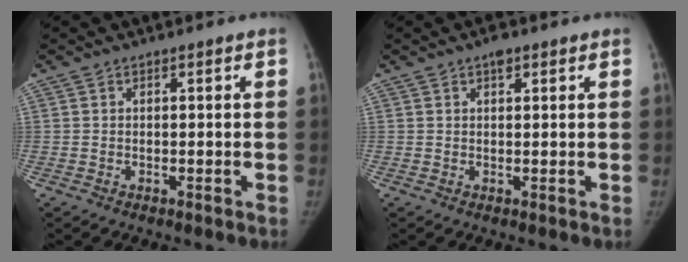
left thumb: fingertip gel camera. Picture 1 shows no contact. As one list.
[{"total": 2.0, "force": [1.2, 0.9, 1.2], "torque": [-0.013, -0.002, 0.015]}]